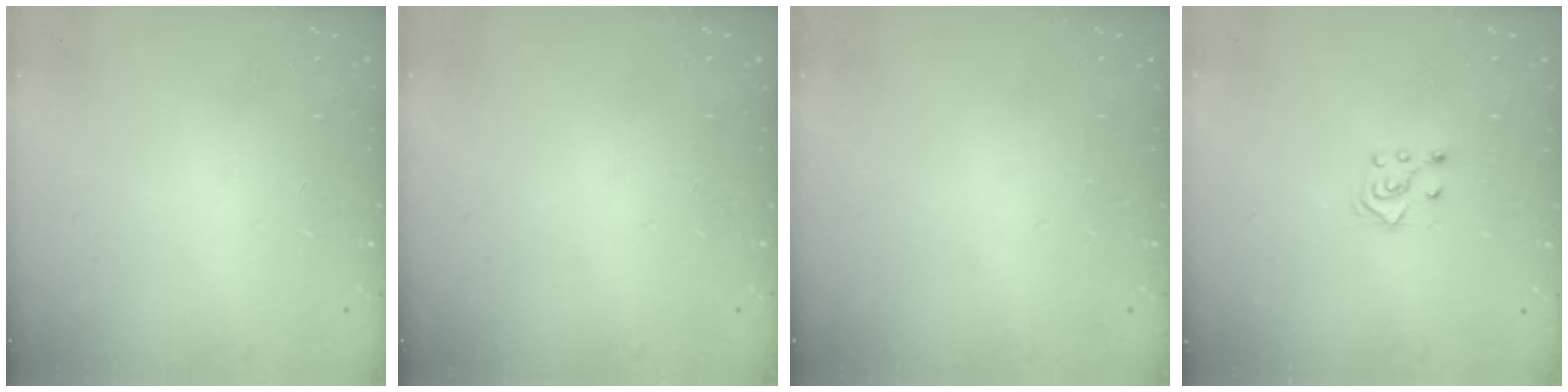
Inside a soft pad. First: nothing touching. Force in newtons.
{"total": 0.0}
{"total": 0.0}
{"total": 5.4, "press": 5.3, "slide": 0.6}